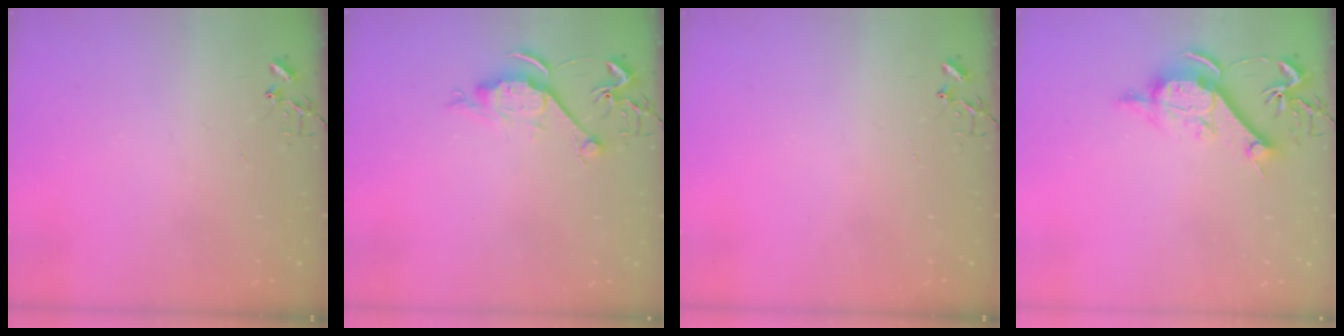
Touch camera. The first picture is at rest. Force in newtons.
{"total": 7.3, "press": 7.2, "slide": 0.7}
{"total": 0.0}
{"total": 10.2, "press": 10.2, "slide": 0.5}